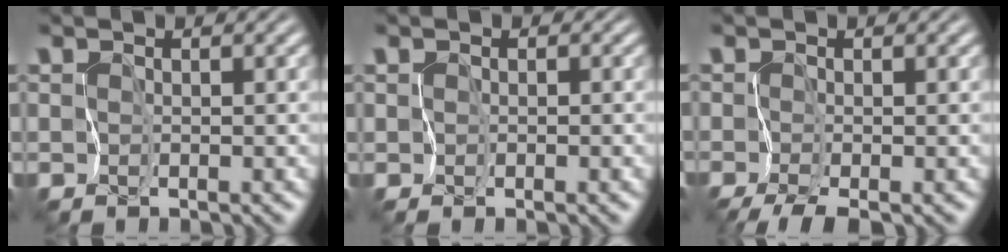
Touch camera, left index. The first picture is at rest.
{"total": 0.8, "force": [0.0, 0.8, 0.0], "torque": [0.005, 0.003, 0.005]}
{"total": 2.5, "force": [-1.8, 0.8, 1.6], "torque": [-0.021, 0.000, -0.035]}